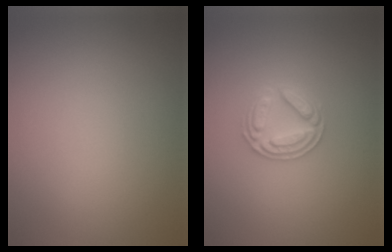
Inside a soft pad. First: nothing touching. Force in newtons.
{"total": 3.1, "press": 2.9, "slide": 1.2}